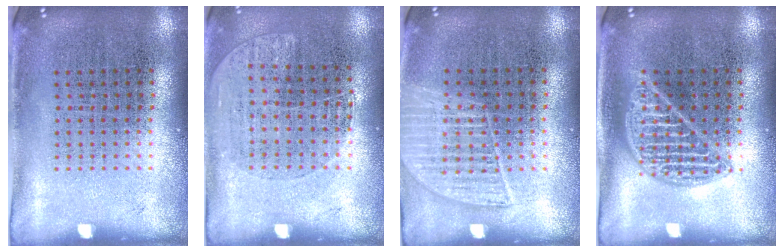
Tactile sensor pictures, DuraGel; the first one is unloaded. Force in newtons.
{"total": 1.2, "press": 0.9, "slide": 0.7}
{"total": 1.3, "press": 1.3, "slide": 0.5}
{"total": 2.3, "press": 2.3, "slide": 0.3}